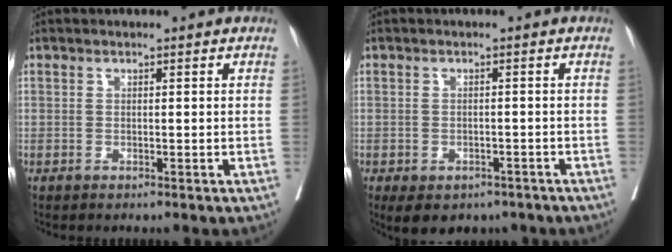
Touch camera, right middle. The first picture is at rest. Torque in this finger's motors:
{"motor_torque": [0.77, -0.74, 0.14, 0.06]}